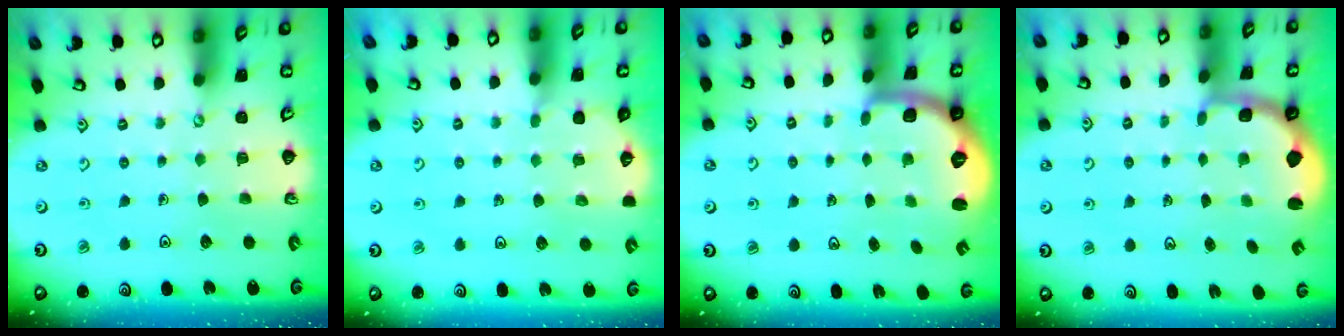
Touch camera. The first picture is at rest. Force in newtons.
{"total": 4.7, "press": 4.7, "slide": 0.7}
{"total": 1.9, "press": 1.8, "slide": 0.4}
{"total": 2.5, "press": 1.2, "slide": 2.2}